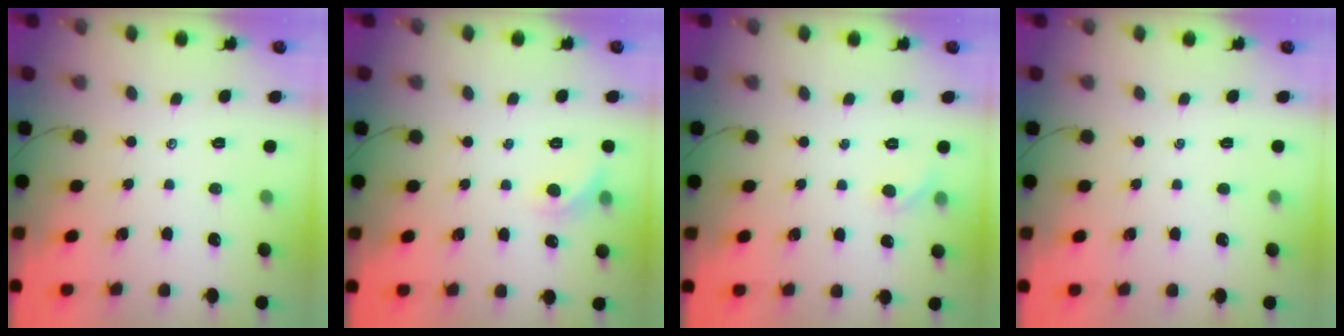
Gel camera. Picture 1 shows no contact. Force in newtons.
{"total": 6.4, "press": 6.3, "slide": 1.4}
{"total": 4.4, "press": 4.0, "slide": 1.6}
{"total": 0.0}